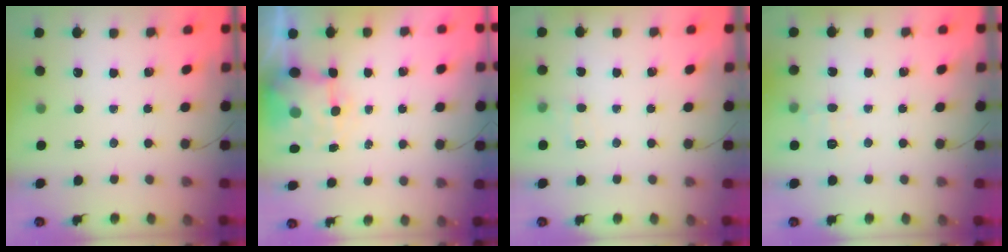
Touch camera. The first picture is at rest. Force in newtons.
{"total": 7.0, "press": 6.9, "slide": 1.0}
{"total": 5.6, "press": 5.3, "slide": 1.8}
{"total": 6.9, "press": 6.7, "slide": 1.6}